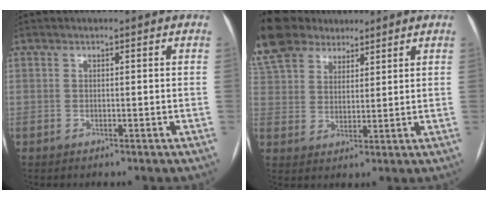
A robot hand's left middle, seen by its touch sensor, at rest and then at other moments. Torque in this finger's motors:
{"motor_torque": [0.71, 0.00, 1.06, 0.21]}